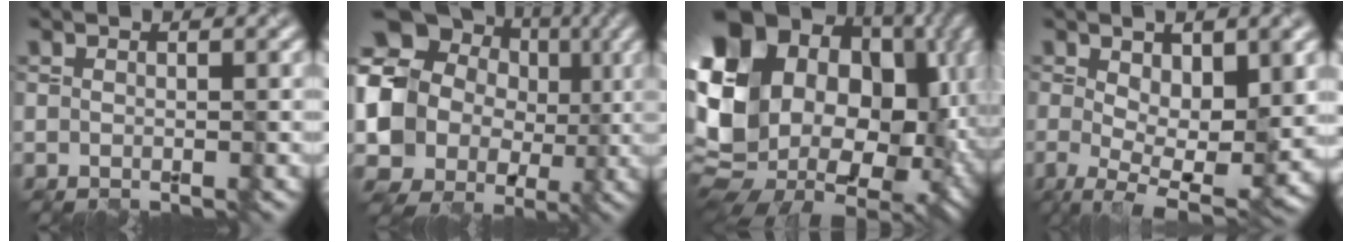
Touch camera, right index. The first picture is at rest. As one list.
[{"total": 10.8, "force": [1.7, 9.5, 4.9], "torque": [-0.116, -0.003, -0.001]}, {"total": 22.0, "force": [2.3, 16.0, 14.9], "torque": [-0.298, -0.024, 0.080]}, {"total": 10.5, "force": [-0.6, 4.7, 9.3], "torque": [-0.157, -0.021, -0.004]}]